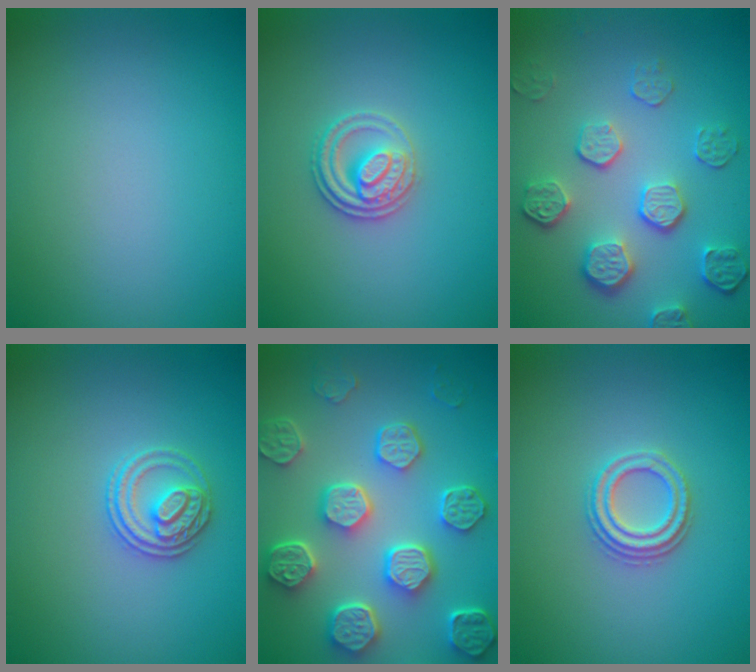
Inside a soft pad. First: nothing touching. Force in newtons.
{"total": 2.7, "press": 2.5, "slide": 0.9}
{"total": 5.3, "press": 4.1, "slide": 3.5}
{"total": 2.7, "press": 2.6, "slide": 0.7}
{"total": 8.3, "press": 6.2, "slide": 5.6}
{"total": 2.7, "press": 2.5, "slide": 1.2}